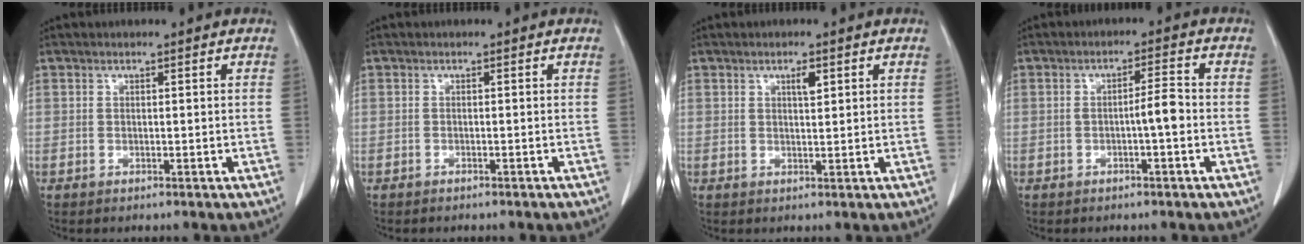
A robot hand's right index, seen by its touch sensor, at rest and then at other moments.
{"total": 1.6, "force": [-1.5, 0.2, 0.6], "torque": [-0.011, -0.001, -0.018]}
{"total": 1.8, "force": [0.9, 0.5, 1.5], "torque": [-0.024, -0.001, 0.015]}
{"total": 3.4, "force": [-0.8, 0.2, 3.3], "torque": [-0.048, 0.007, -0.013]}